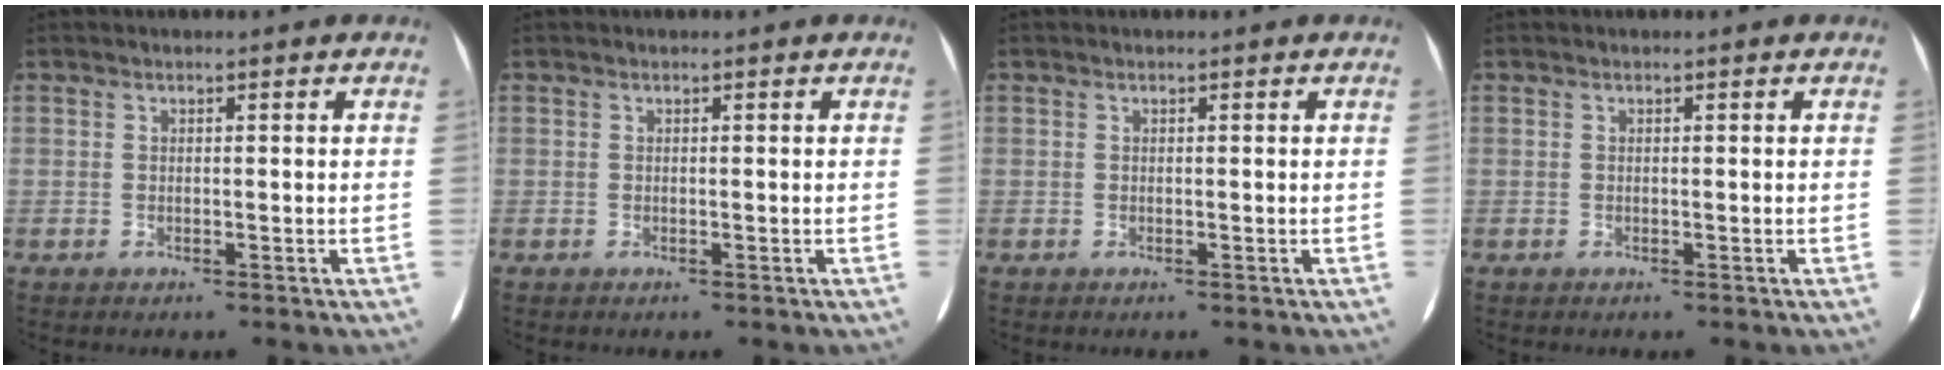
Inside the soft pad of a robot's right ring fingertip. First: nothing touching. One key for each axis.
{"total": 0.0}
{"total": 0.0}
{"total": 0.0}